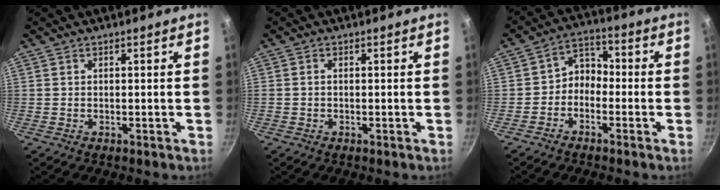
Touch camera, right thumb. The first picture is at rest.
{"total": 0.8, "force": [-0.1, 0.7, 0.5], "torque": [-0.009, 0.004, -0.004]}
{"total": 5.4, "force": [-2.1, 4.2, 2.8], "torque": [-0.022, 0.039, -0.052]}